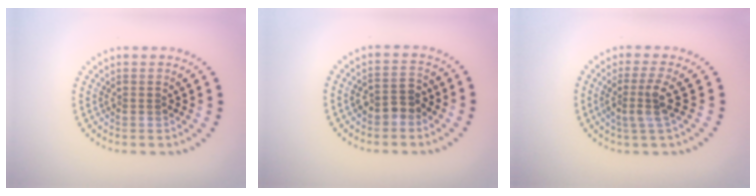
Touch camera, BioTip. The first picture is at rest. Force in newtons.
{"total": 2.4, "press": 2.3, "slide": 0.7}
{"total": 2.8, "press": 2.0, "slide": 1.9}